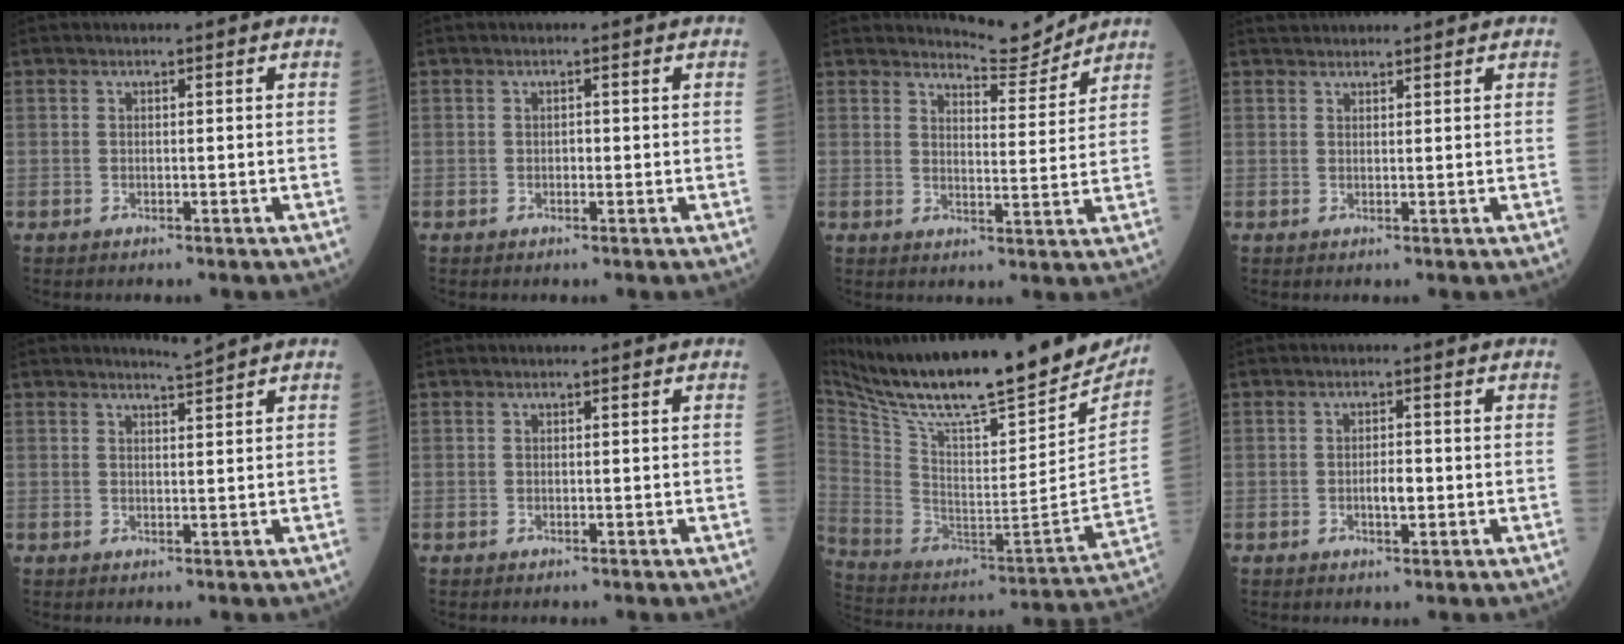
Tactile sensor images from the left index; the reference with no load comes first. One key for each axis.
{"total": 0.6, "fx": -0.1, "fy": 0.4, "fz": 0.5, "tx": -0.008, "ty": 0.001, "tz": -0.002}
{"total": 5.7, "fx": 5.7, "fy": 0.2, "fz": -0.2, "tx": -0.008, "ty": -0.021, "tz": 0.080}
{"total": 3.8, "fx": 3.6, "fy": 0.6, "fz": 0.8, "tx": -0.012, "ty": 0.035, "tz": 0.058}
{"total": 1.8, "fx": 1.5, "fy": -0.9, "fz": -0.1, "tx": -0.011, "ty": -0.014, "tz": 0.031}
{"total": 0.0}
{"total": 28.3, "fx": 24.2, "fy": 4.6, "fz": 13.9, "tx": -0.249, "ty": -0.059, "tz": 0.367}
{"total": 2.3, "fx": -0.5, "fy": 0.8, "fz": 2.1, "tx": -0.039, "ty": 0.002, "tz": -0.007}